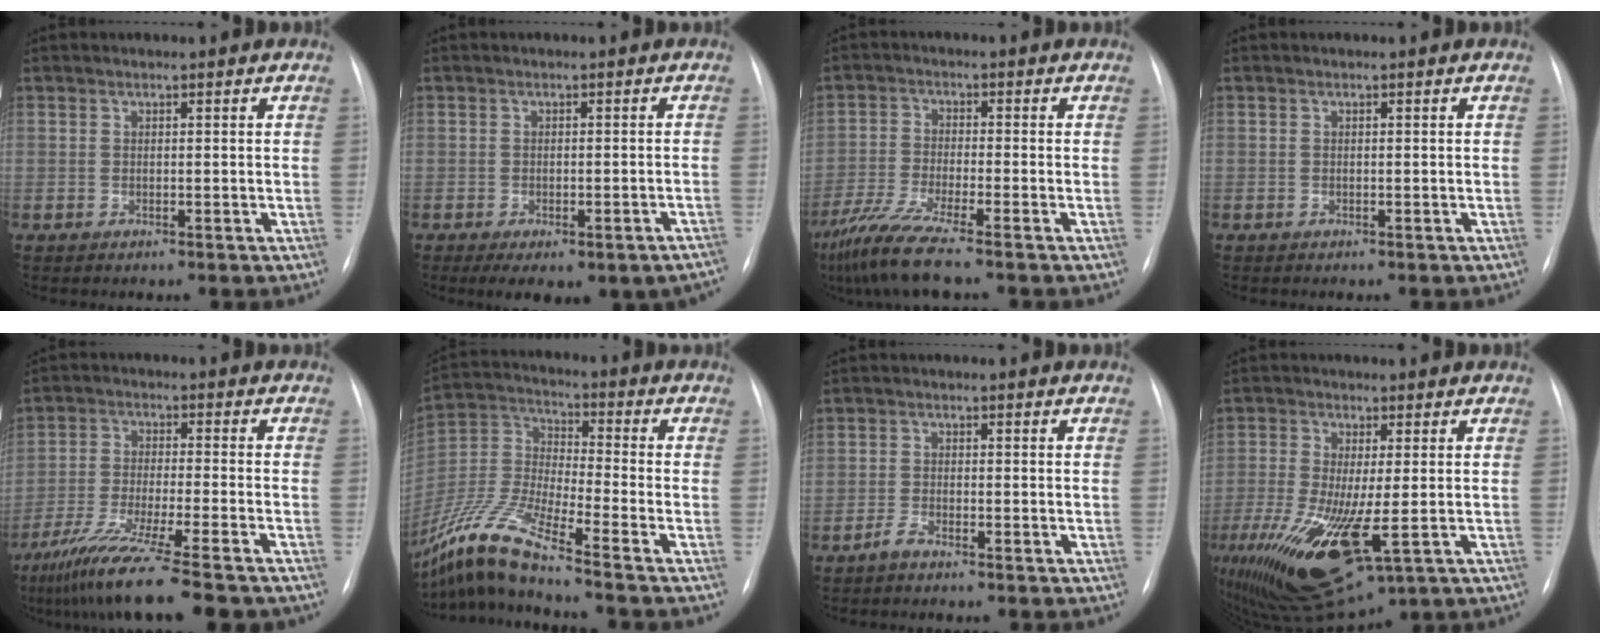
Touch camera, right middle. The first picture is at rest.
{"total": 10.7, "force": [-8.0, 3.3, 6.3], "torque": [-0.061, 0.009, -0.094]}
{"total": 8.3, "force": [-6.4, -0.5, 5.3], "torque": [-0.107, -0.031, -0.120]}
{"total": 0.0}
{"total": 14.0, "force": [-10.8, -0.2, 8.9], "torque": [-0.165, -0.049, -0.177]}
{"total": 13.4, "force": [-10.8, -1.2, 7.8], "torque": [-0.180, -0.017, -0.214]}
{"total": 1.6, "force": [-1.4, 0.1, 0.8], "torque": [-0.023, -0.002, -0.029]}
{"total": 16.4, "force": [-5.2, 5.2, 14.7], "torque": [-0.297, -0.047, -0.071]}